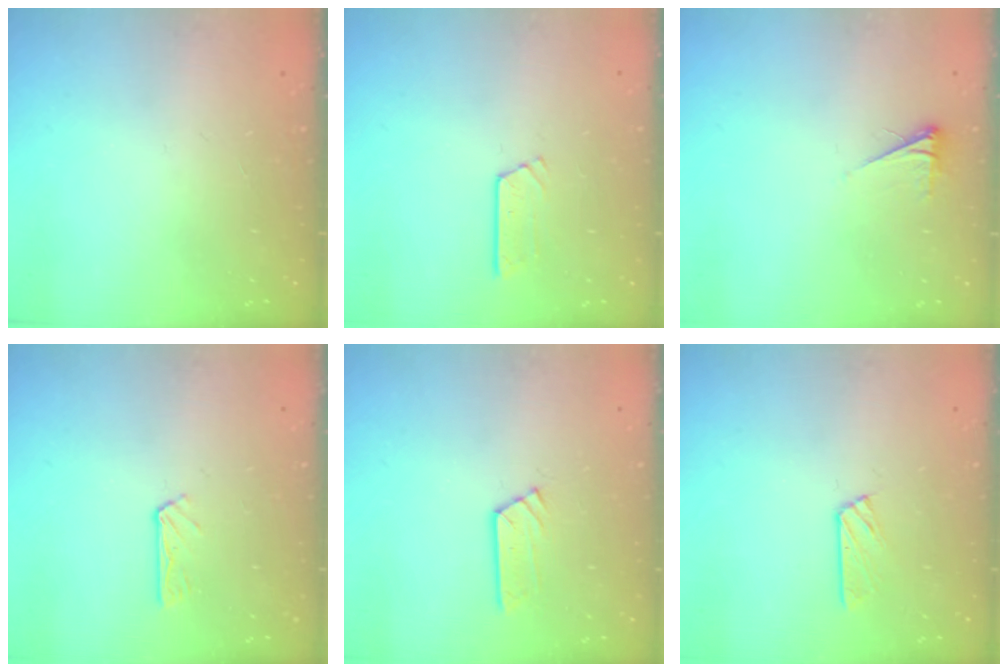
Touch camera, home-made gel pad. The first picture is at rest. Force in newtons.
{"total": 2.6, "press": 2.6, "slide": 0.2}
{"total": 2.6, "press": 2.6, "slide": 0.4}
{"total": 2.9, "press": 2.9, "slide": 0.3}
{"total": 3.3, "press": 3.3, "slide": 0.4}
{"total": 3.5, "press": 3.5, "slide": 0.4}